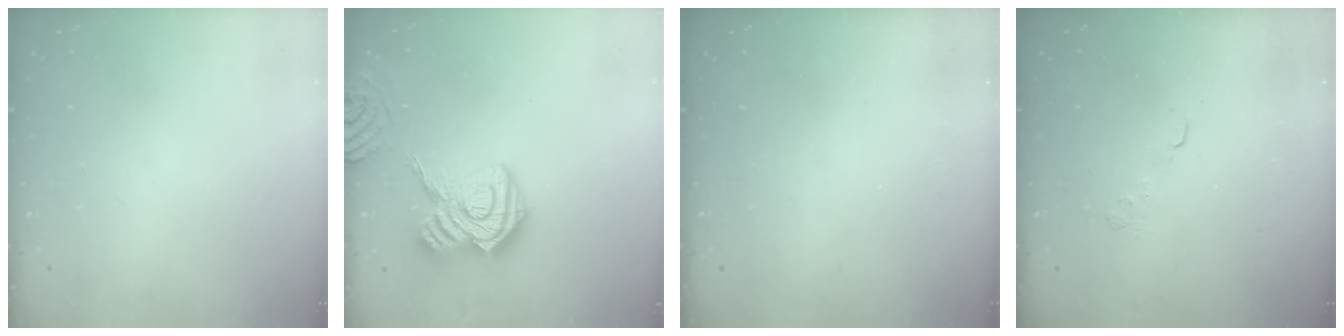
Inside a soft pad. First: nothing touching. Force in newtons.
{"total": 18.1, "press": 18.1, "slide": 1.7}
{"total": 2.3, "press": 2.2, "slide": 0.8}
{"total": 2.7, "press": 2.3, "slide": 1.4}